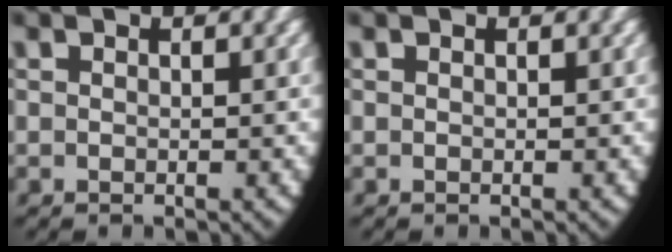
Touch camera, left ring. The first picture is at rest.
{"total": 0.0}